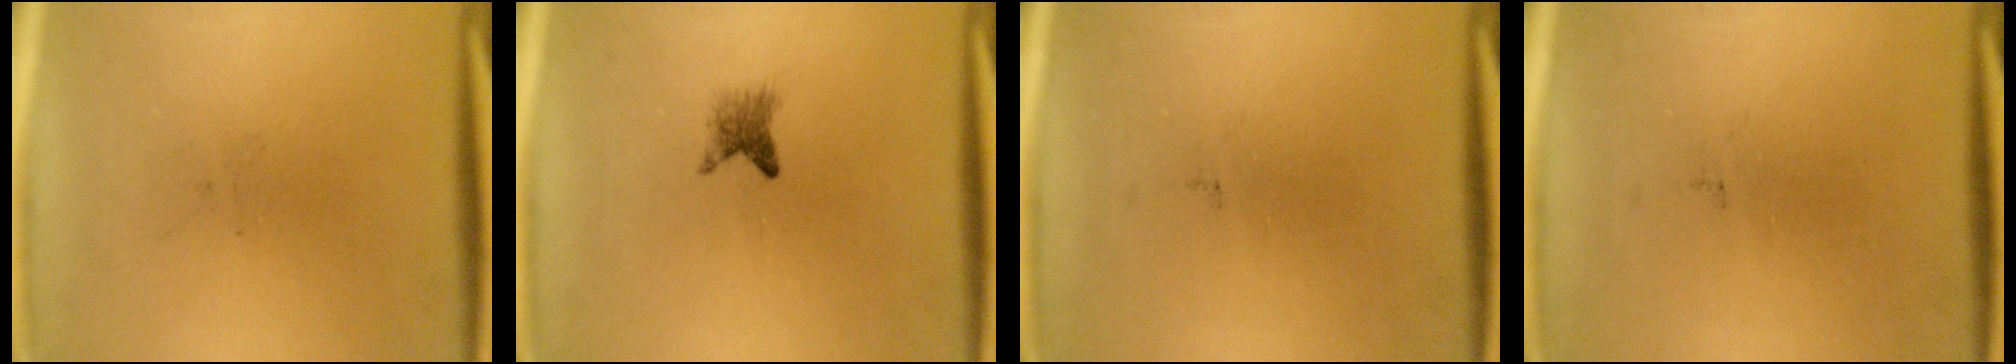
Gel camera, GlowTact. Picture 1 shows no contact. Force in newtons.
{"total": 2.0}
{"total": 0.0}
{"total": 0.0}